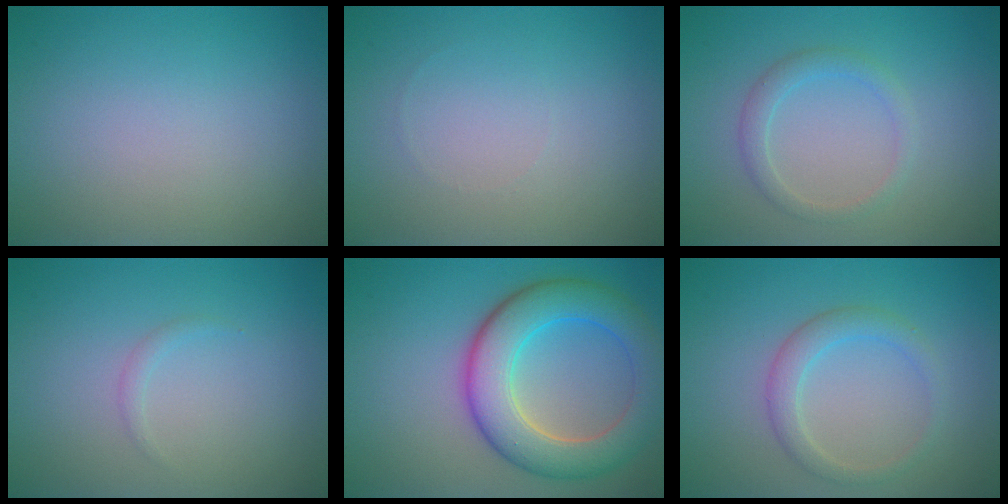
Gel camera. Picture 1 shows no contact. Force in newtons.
{"total": 0.0}
{"total": 1.9, "press": 1.9, "slide": 0.1}
{"total": 0.7, "press": 0.7, "slide": 0.1}
{"total": 7.8, "press": 7.8, "slide": 0.3}
{"total": 2.3, "press": 2.3, "slide": 0.3}